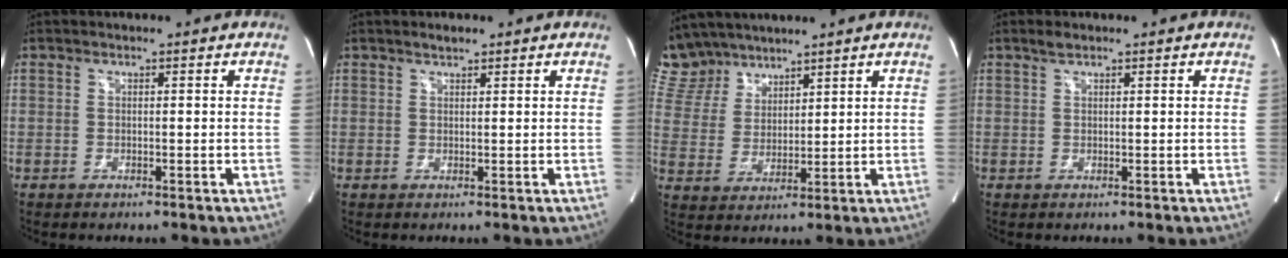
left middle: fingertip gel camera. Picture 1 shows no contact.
{"total": 1.1, "force": [1.0, 0.4, 0.4], "torque": [-0.013, 0.002, 0.018]}
{"total": 8.7, "force": [7.8, 3.8, 0.9], "torque": [-0.030, 0.016, 0.167]}
{"total": 1.1, "force": [0.9, 0.3, 0.5], "torque": [-0.013, 0.004, 0.017]}